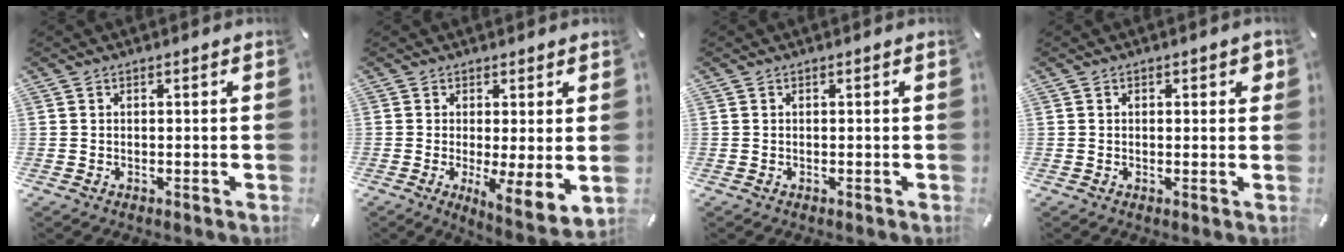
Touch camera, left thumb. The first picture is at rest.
{"total": 6.0, "force": [0.1, 1.2, 5.9], "torque": [-0.091, -0.029, 0.008]}
{"total": 0.0}
{"total": 1.7, "force": [0.5, 1.0, 1.3], "torque": [-0.011, -0.001, 0.003]}